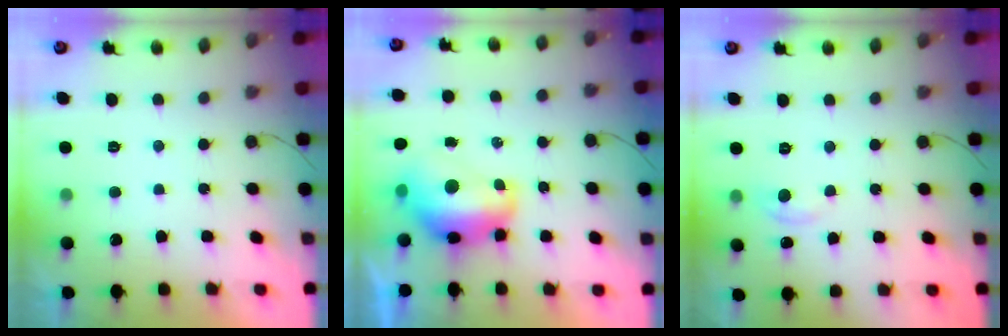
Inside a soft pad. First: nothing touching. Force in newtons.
{"total": 13.2, "press": 13.1, "slide": 1.2}
{"total": 3.6, "press": 3.6, "slide": 0.5}